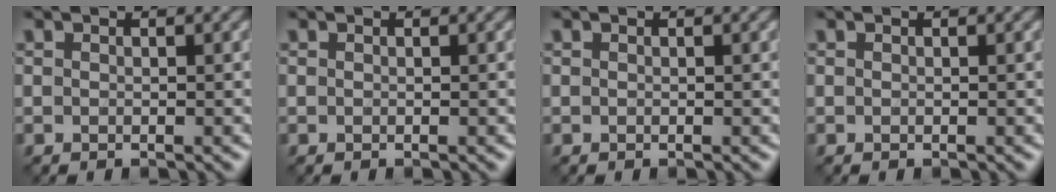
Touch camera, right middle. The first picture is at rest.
{"total": 0.0}
{"total": 0.0}
{"total": 0.0}